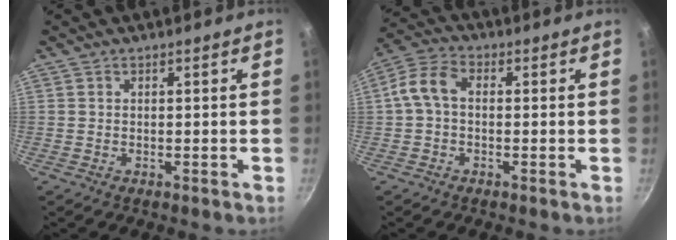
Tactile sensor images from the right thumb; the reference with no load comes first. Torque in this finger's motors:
{"motor_torque": [-0.41, 0.63, 0.75, -0.23, 0.06]}